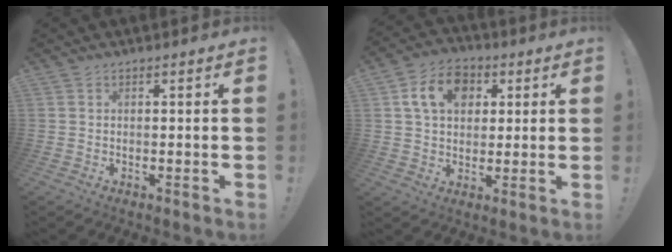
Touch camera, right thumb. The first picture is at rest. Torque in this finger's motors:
{"motor_torque": [0.37, 0.42, 0.04, 0.04, 0.00]}